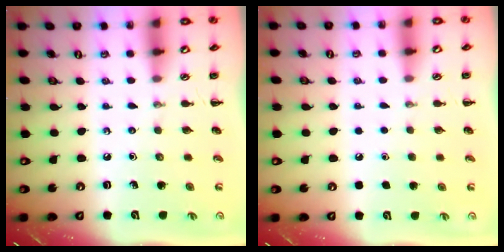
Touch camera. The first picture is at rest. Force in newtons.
{"total": 1.7, "press": 1.7, "slide": 0.1}